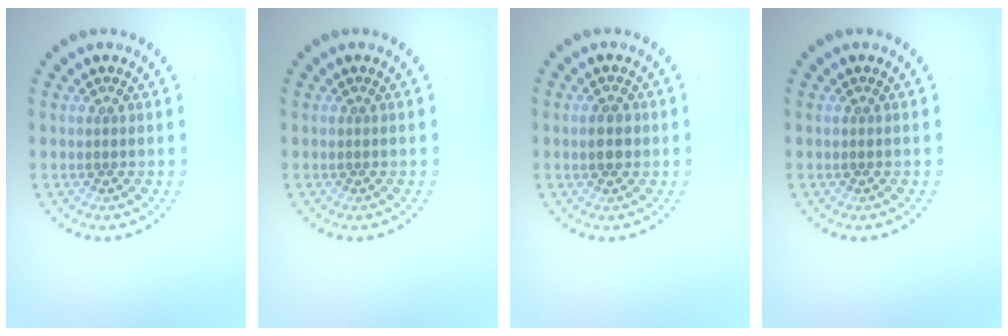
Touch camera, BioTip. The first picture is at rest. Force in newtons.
{"total": 0.0}
{"total": 2.2, "press": 2.2, "slide": 0.1}
{"total": 0.0}